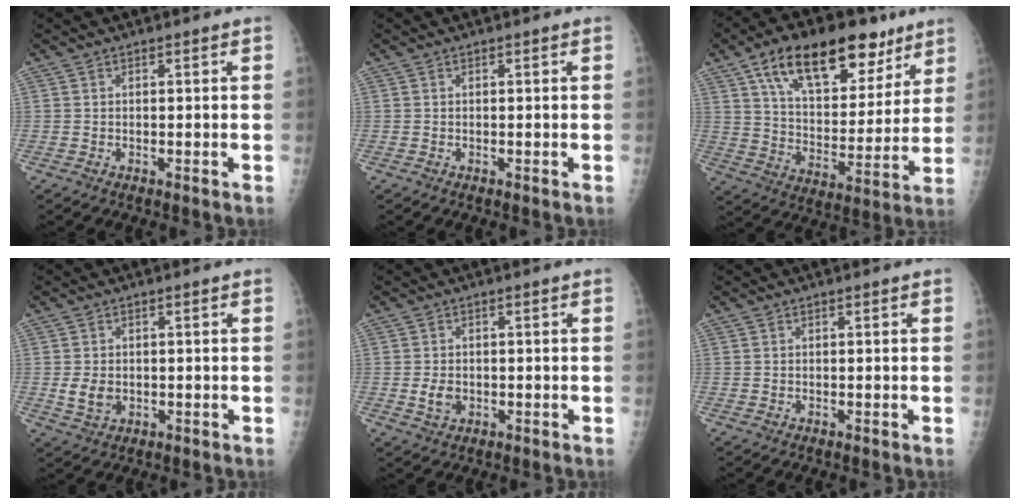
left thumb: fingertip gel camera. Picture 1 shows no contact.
{"total": 0.0}
{"total": 22.5, "force": [13.1, 11.4, 14.3], "torque": [-0.186, -0.034, 0.218]}
{"total": 3.8, "force": [-0.2, 2.9, 2.4], "torque": [-0.036, -0.004, 0.004]}
{"total": 3.0, "force": [-0.4, 2.3, 1.9], "torque": [-0.027, 0.000, -0.003]}
{"total": 0.0}